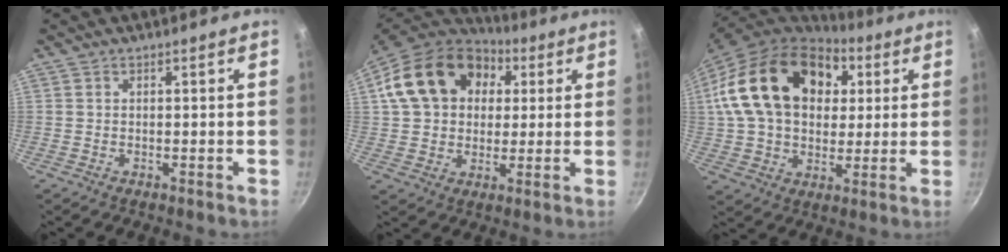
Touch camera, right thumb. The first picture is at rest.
{"total": 20.5, "force": [5.6, 15.4, 12.2], "torque": [-0.203, 0.023, 0.086]}
{"total": 24.3, "force": [6.8, 17.1, 15.9], "torque": [-0.260, 0.011, 0.115]}